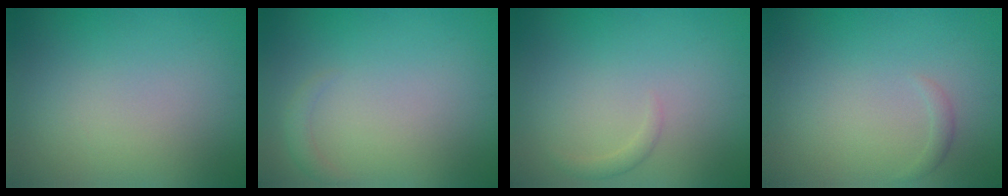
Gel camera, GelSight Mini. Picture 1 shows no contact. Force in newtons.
{"total": 0.9, "press": 0.9, "slide": 0.1}
{"total": 1.0, "press": 0.9, "slide": 0.1}
{"total": 0.7, "press": 0.7, "slide": 0.0}